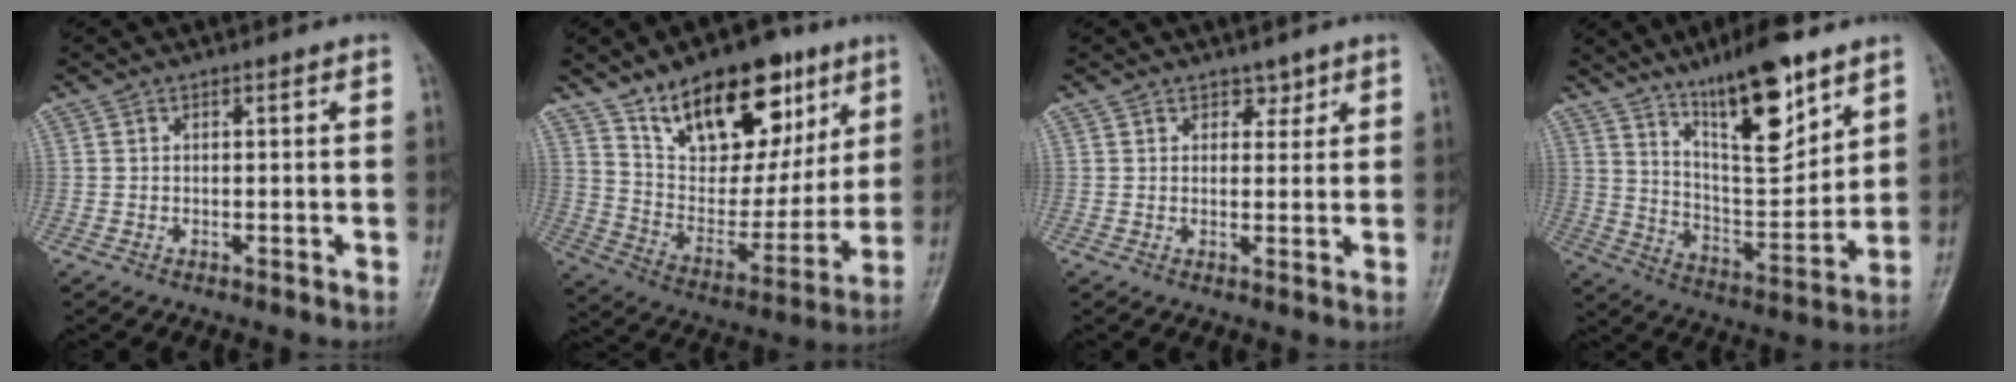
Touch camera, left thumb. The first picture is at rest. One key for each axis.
{"total": 22.8, "fx": 12.8, "fy": 12.2, "fz": 14.4, "tx": -0.169, "ty": -0.044, "tz": 0.220}
{"total": 2.3, "fx": 1.6, "fy": 1.5, "fz": 0.5, "tx": 0.017, "ty": -0.007, "tz": 0.019}
{"total": 16.7, "fx": 10.6, "fy": 5.1, "fz": 11.9, "tx": -0.163, "ty": -0.066, "tz": 0.191}